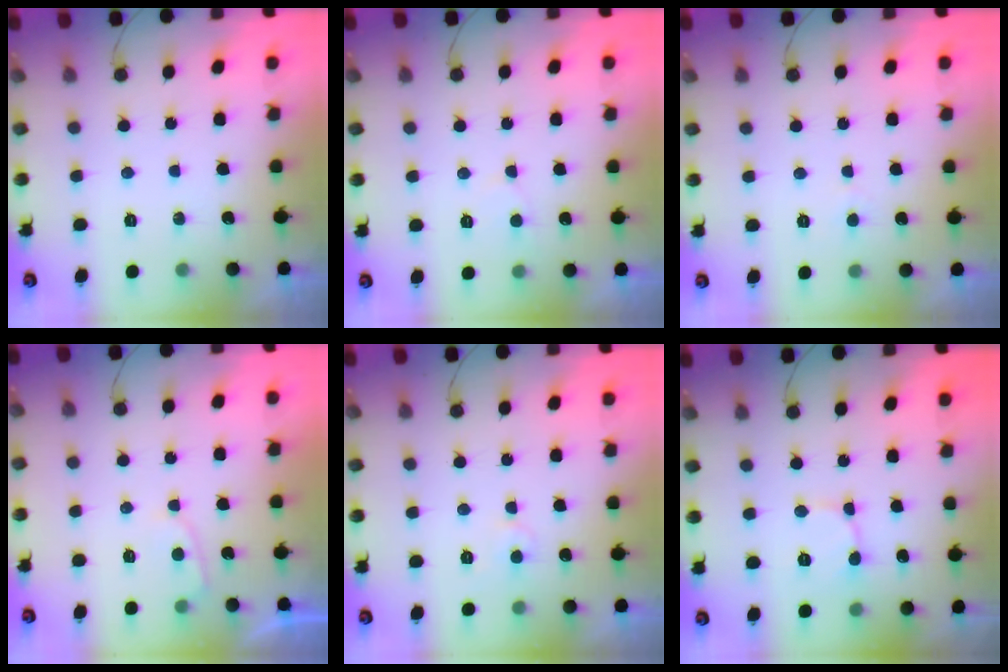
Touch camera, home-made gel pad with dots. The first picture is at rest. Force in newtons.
{"total": 3.5, "press": 3.5, "slide": 0.3}
{"total": 2.0, "press": 2.0, "slide": 0.2}
{"total": 2.9, "press": 2.9, "slide": 0.3}
{"total": 4.6, "press": 4.6, "slide": 0.5}
{"total": 2.4, "press": 2.4, "slide": 0.2}